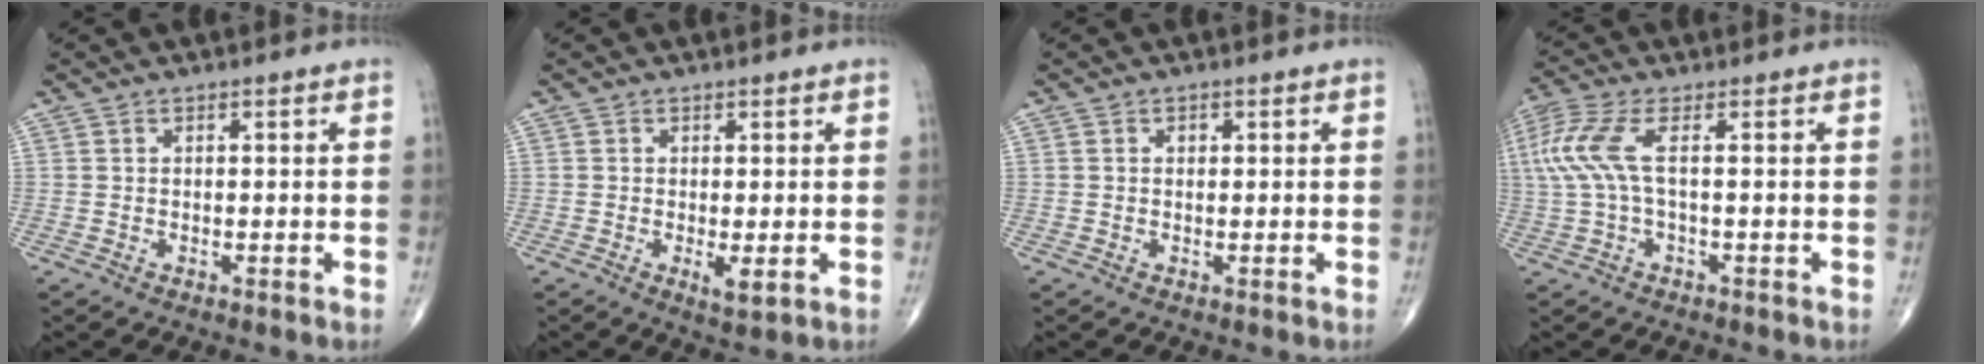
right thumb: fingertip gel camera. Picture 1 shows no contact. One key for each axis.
{"total": 2.7, "fx": -0.5, "fy": 0.8, "fz": 2.5, "tx": -0.043, "ty": -0.009, "tz": -0.006}
{"total": 0.8, "fx": 0.2, "fy": 0.7, "fz": 0.4, "tx": -0.004, "ty": 0.001, "tz": 0.003}
{"total": 8.2, "fx": 1.1, "fy": 2.5, "fz": 7.8, "tx": -0.223, "ty": 0.025, "tz": 0.021}